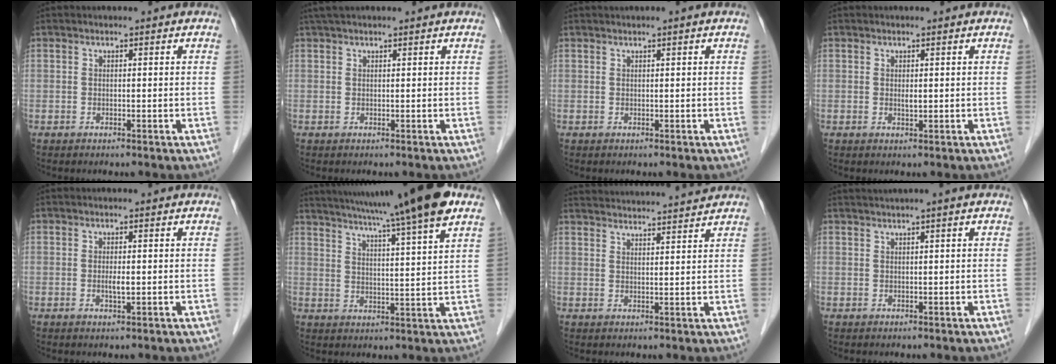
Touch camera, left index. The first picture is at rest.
{"total": 2.5, "force": [2.1, -0.1, 1.5], "torque": [-0.022, 0.029, 0.038]}
{"total": 0.6, "force": [0.3, -0.2, 0.5], "torque": [-0.014, 0.002, 0.011]}
{"total": 1.0, "force": [0.1, 0.3, 0.9], "torque": [-0.017, -0.002, 0.004]}
{"total": 1.6, "force": [-0.1, 0.3, 1.6], "torque": [-0.031, -0.002, -0.002]}
{"total": 19.9, "force": [16.0, -1.1, 11.8], "torque": [-0.199, 0.002, 0.223]}
{"total": 15.5, "force": [14.8, -0.6, 4.3], "torque": [-0.083, 0.003, 0.210]}
{"total": 2.7, "force": [2.0, -0.7, 1.8], "torque": [-0.032, 0.014, 0.038]}